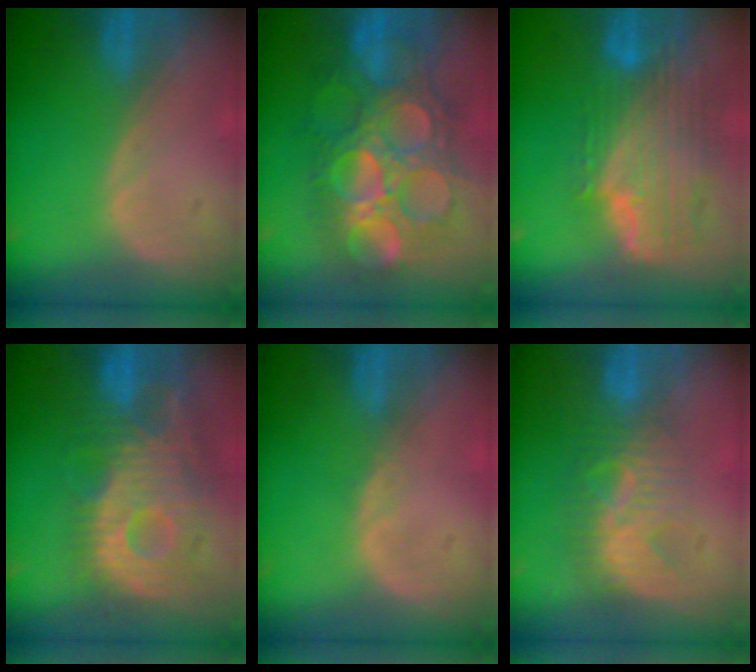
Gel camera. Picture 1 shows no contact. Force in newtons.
{"total": 13.5, "press": 13.4, "slide": 1.6}
{"total": 11.5, "press": 9.8, "slide": 6.0}
{"total": 12.5, "press": 11.0, "slide": 5.9}
{"total": 0.7, "press": 0.6, "slide": 0.2}
{"total": 7.8, "press": 7.2, "slide": 2.8}